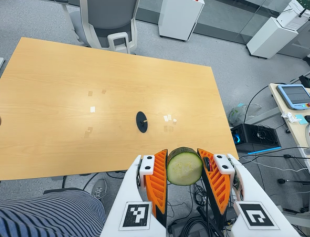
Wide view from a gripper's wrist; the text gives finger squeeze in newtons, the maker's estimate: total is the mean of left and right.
{"total": 11.1, "left": 10.3, "right": 11.8}